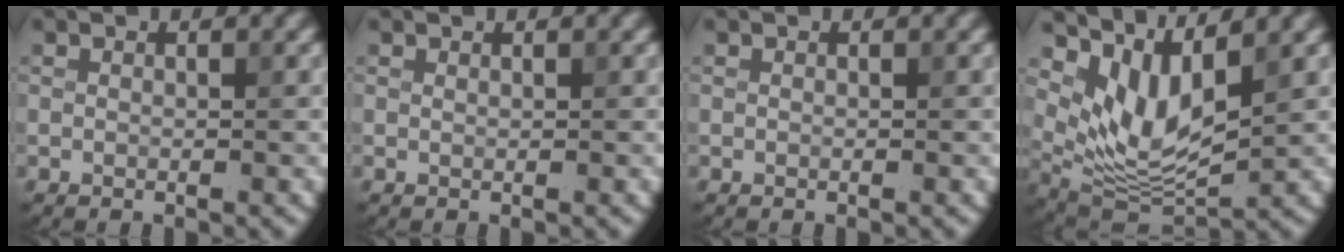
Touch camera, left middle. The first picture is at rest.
{"total": 0.0}
{"total": 0.0}
{"total": 6.2, "force": [3.5, 2.5, 4.5], "torque": [-0.101, -0.018, 0.071]}